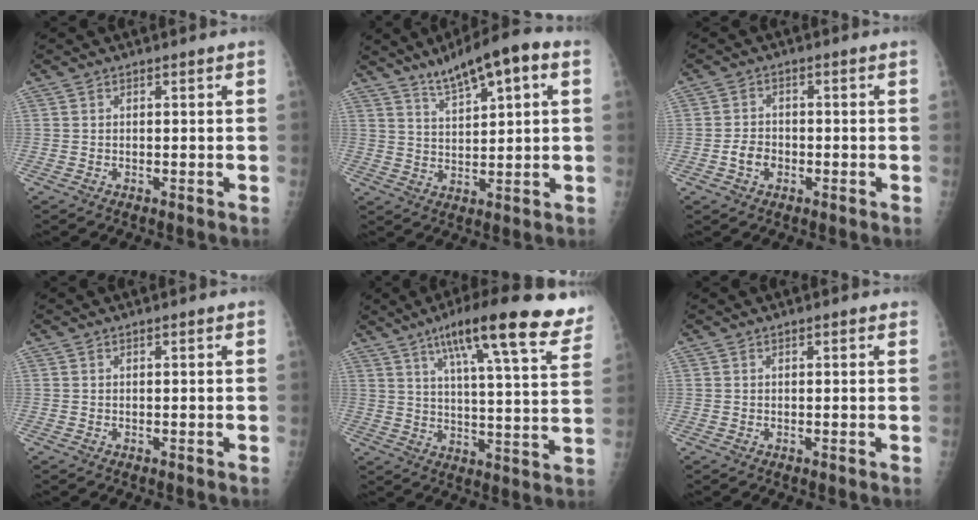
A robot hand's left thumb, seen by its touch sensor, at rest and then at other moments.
{"total": 10.6, "force": [5.8, 2.7, 8.5], "torque": [-0.123, -0.006, 0.093]}
{"total": 3.5, "force": [-1.4, 2.7, 1.8], "torque": [-0.022, 0.013, -0.025]}
{"total": 0.0}
{"total": 21.4, "force": [13.8, 3.8, 15.9], "torque": [-0.214, -0.036, 0.190]}
{"total": 0.8, "force": [0.5, 0.3, 0.6], "torque": [-0.010, -0.001, 0.004]}